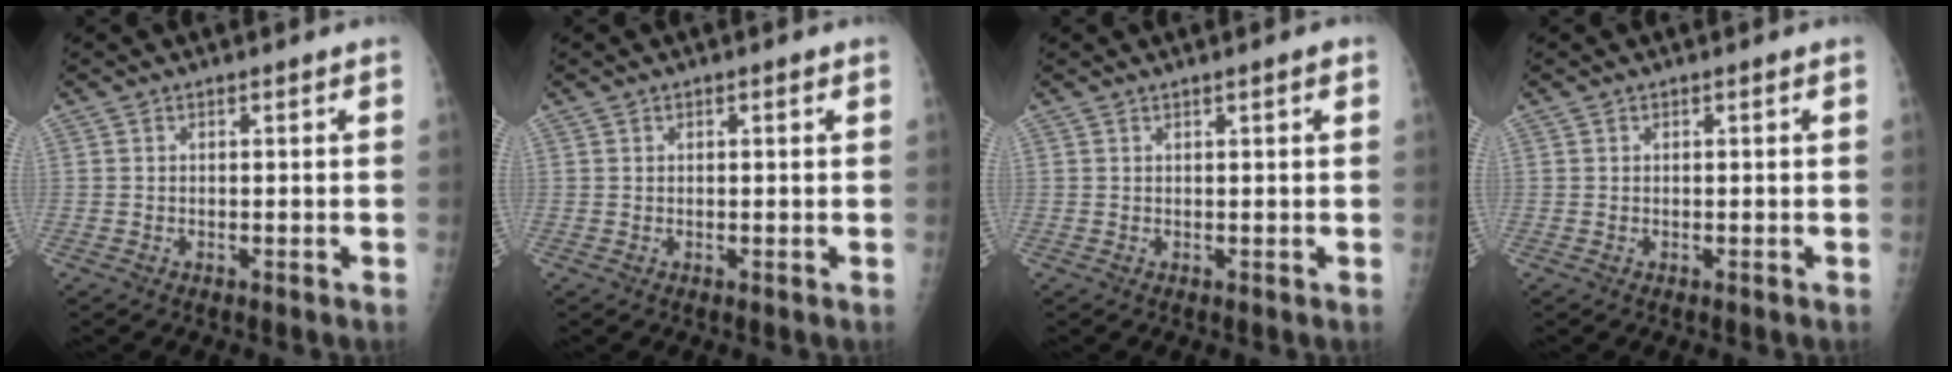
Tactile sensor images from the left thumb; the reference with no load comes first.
{"total": 0.7, "force": [0.3, 0.4, 0.6], "torque": [-0.003, 0.001, 0.004]}
{"total": 1.3, "force": [0.7, 0.1, 1.1], "torque": [-0.017, 0.000, 0.010]}
{"total": 0.0}